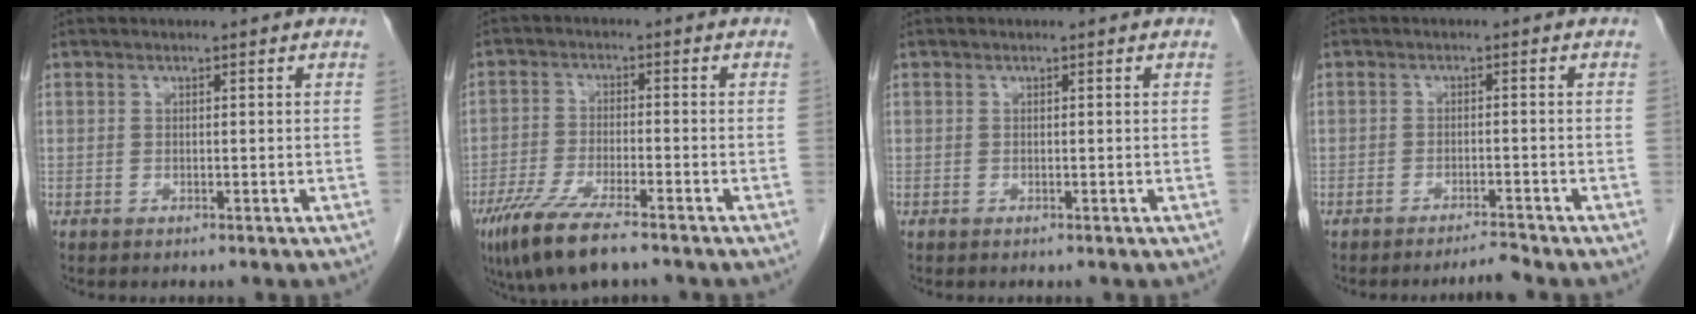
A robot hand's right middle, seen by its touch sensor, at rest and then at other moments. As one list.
[{"total": 9.5, "force": [-6.7, 1.5, 6.5], "torque": [-0.125, -0.024, -0.115]}, {"total": 0.0}, {"total": 2.2, "force": [-2.1, -0.4, 0.5], "torque": [-0.008, -0.009, -0.035]}]